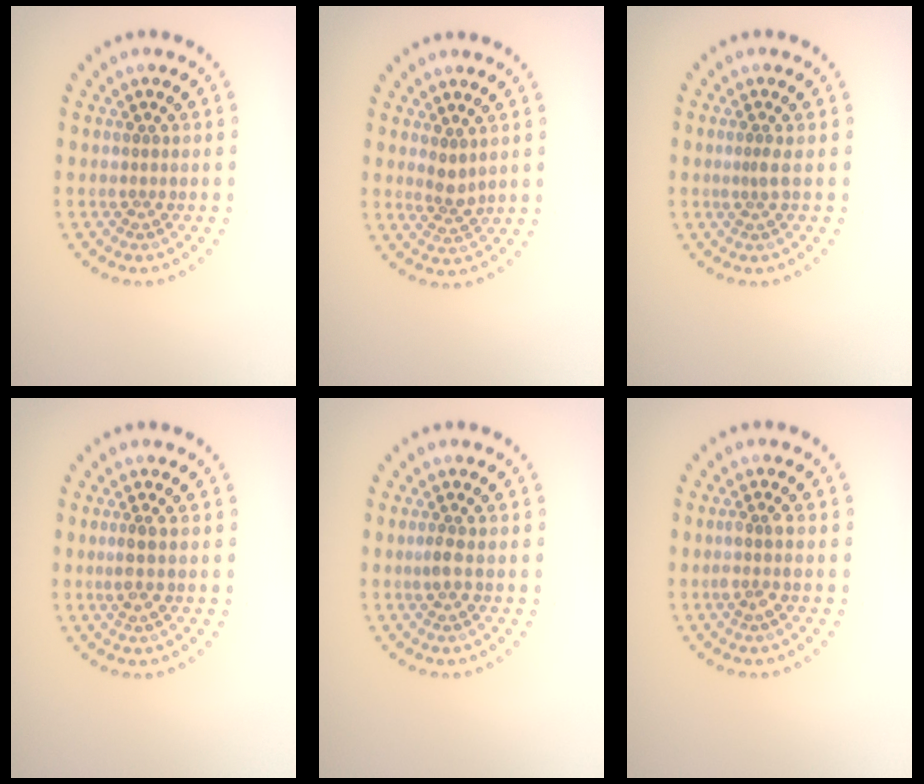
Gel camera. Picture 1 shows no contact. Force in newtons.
{"total": 1.7, "press": 1.4, "slide": 0.8}
{"total": 0.7, "press": 0.4, "slide": 0.6}
{"total": 1.5, "press": 1.2, "slide": 0.9}
{"total": 0.9, "press": 0.8, "slide": 0.5}
{"total": 1.7, "press": 1.4, "slide": 0.9}